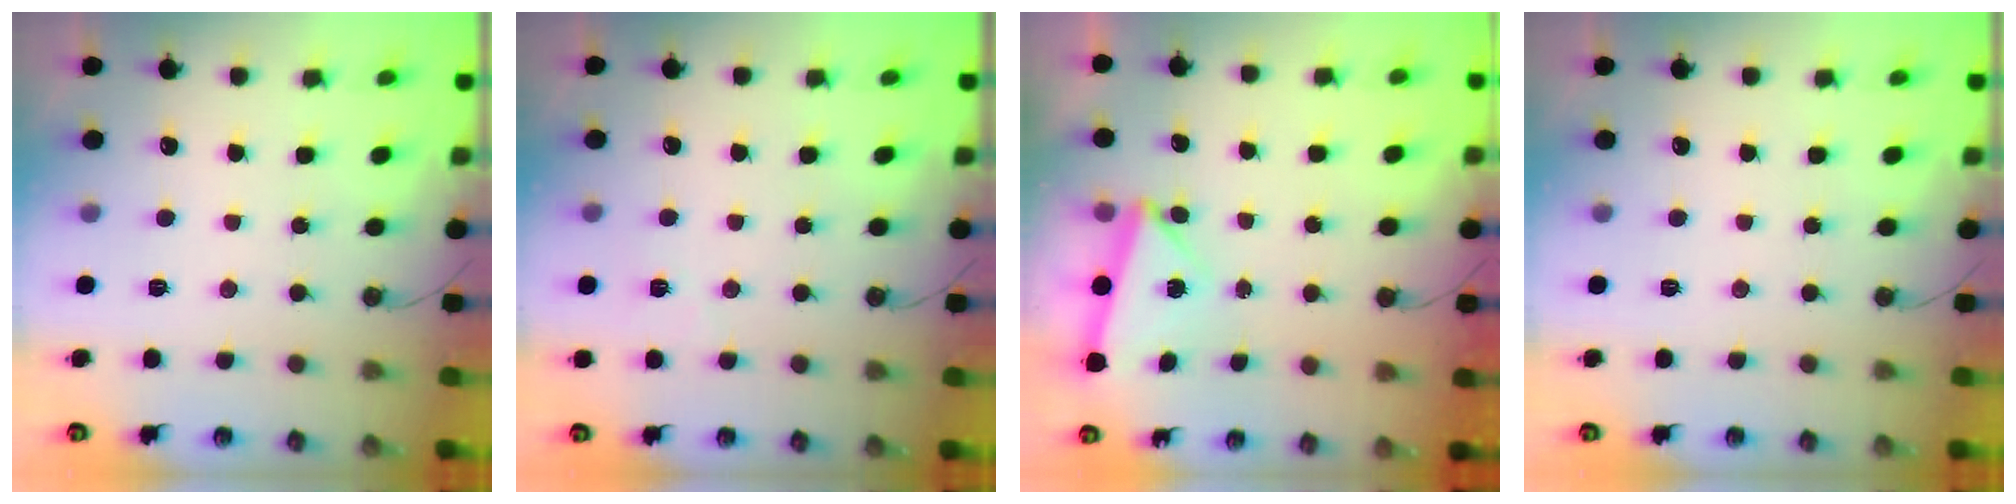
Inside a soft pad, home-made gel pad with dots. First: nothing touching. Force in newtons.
{"total": 5.0, "press": 4.2, "slide": 2.6}
{"total": 4.9, "press": 4.8, "slide": 0.6}
{"total": 0.0}